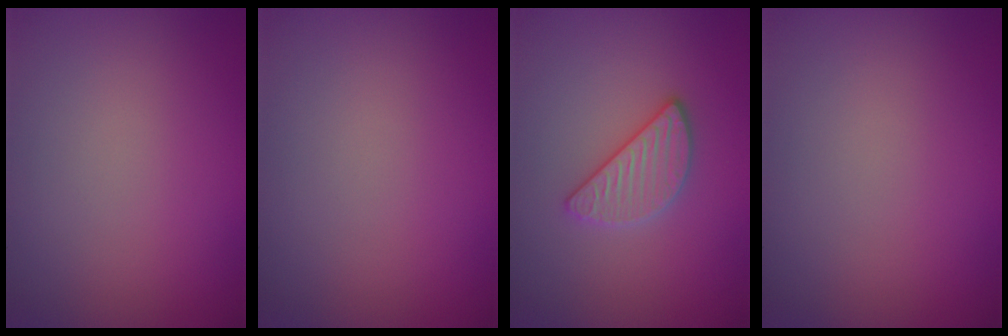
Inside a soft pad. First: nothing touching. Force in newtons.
{"total": 0.0}
{"total": 3.0, "press": 2.8, "slide": 1.1}
{"total": 0.0}